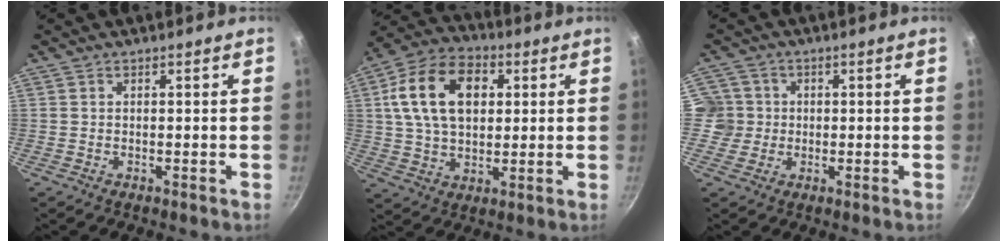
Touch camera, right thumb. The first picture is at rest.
{"total": 16.8, "force": [4.0, 11.2, 11.8], "torque": [-0.190, 0.010, 0.060]}
{"total": 5.0, "force": [0.3, 5.0, 0.7], "torque": [0.030, 0.004, -0.002]}